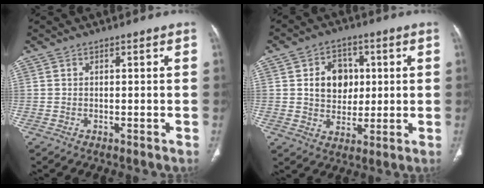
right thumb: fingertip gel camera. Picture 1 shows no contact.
{"total": 9.4, "force": [1.7, 7.6, 5.3], "torque": [-0.040, -0.001, 0.030]}